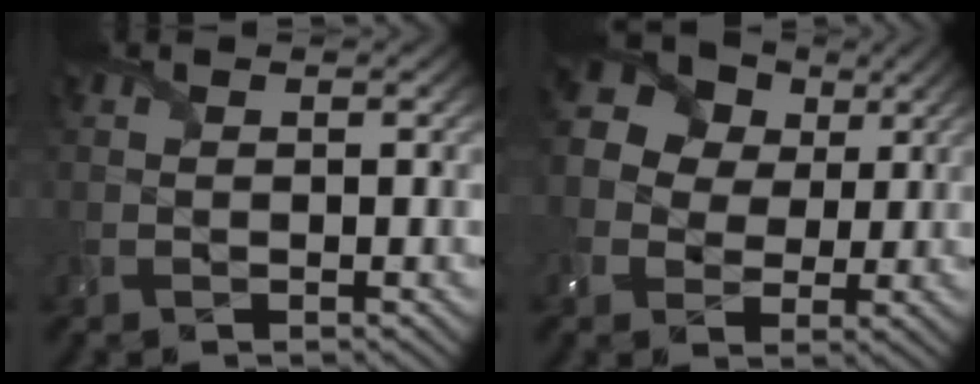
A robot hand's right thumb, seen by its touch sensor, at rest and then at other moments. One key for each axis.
{"total": 13.6, "fx": 3.9, "fy": 11.6, "fz": 6.0, "tx": -0.194, "ty": 0.040, "tz": 0.059}